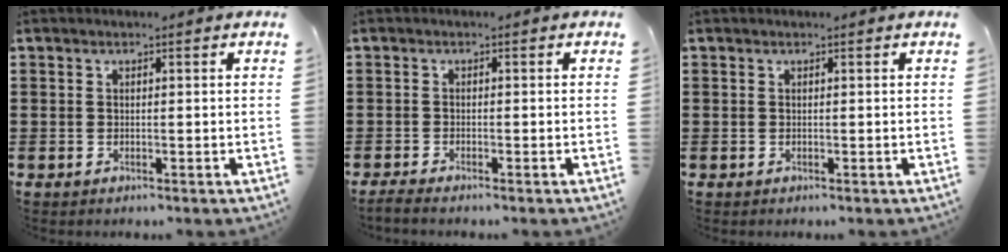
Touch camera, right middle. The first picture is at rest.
{"total": 0.9, "force": [-0.9, 0.0, 0.4], "torque": [-0.007, -0.002, -0.016]}
{"total": 0.0}